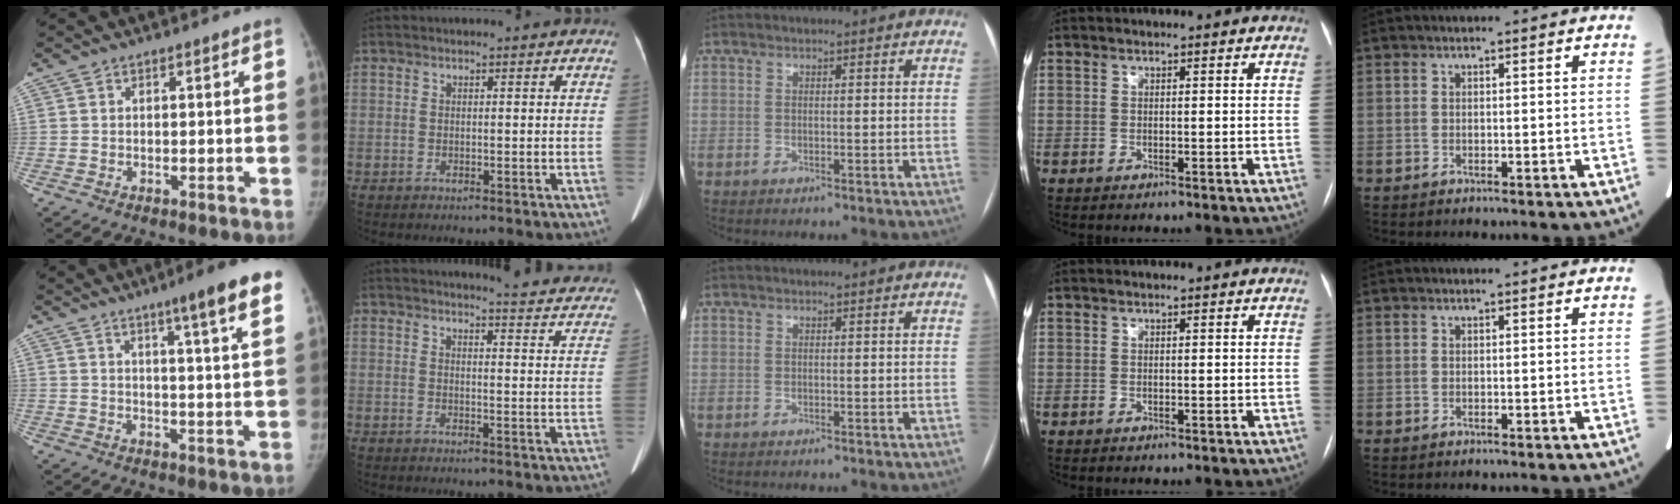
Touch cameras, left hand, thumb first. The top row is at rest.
{"thumb": {"total": 12.6, "force": [8.0, 0.5, 9.7], "torque": [-0.123, -0.030, 0.094]}, "index": {"total": 16.1, "force": [15.6, 1.4, 3.5], "torque": [-0.021, -0.080, 0.150]}}